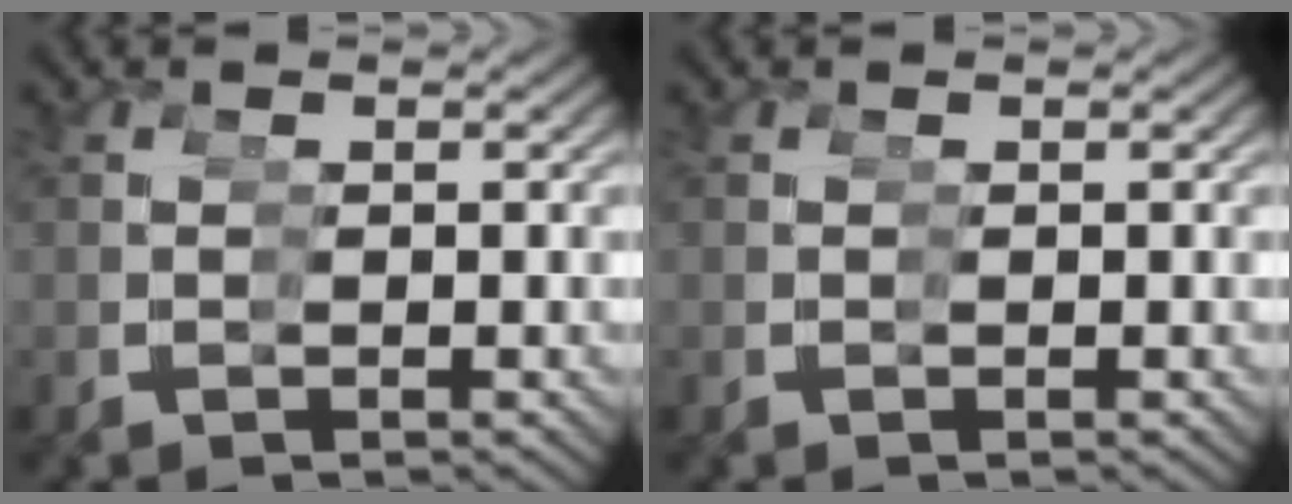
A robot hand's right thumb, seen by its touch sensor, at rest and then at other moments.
{"total": 0.0}